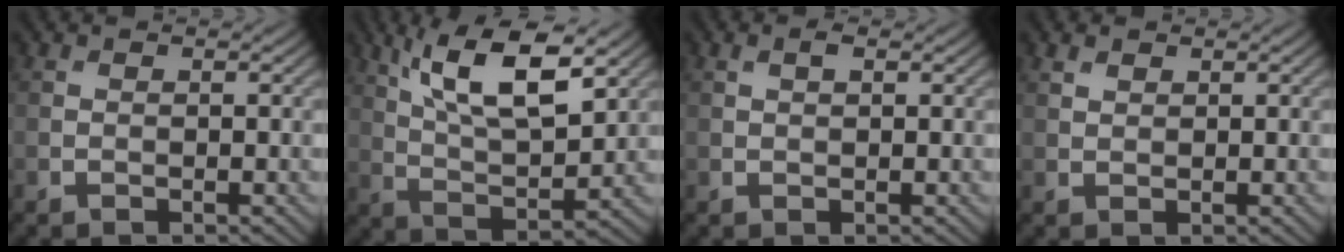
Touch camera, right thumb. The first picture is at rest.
{"total": 12.1, "force": [6.1, 4.2, 9.6], "torque": [-0.191, 0.000, 0.108]}
{"total": 1.3, "force": [0.5, 0.6, 1.0], "torque": [-0.021, 0.002, 0.010]}
{"total": 1.2, "force": [0.9, 0.7, 0.5], "torque": [-0.014, 0.000, 0.020]}